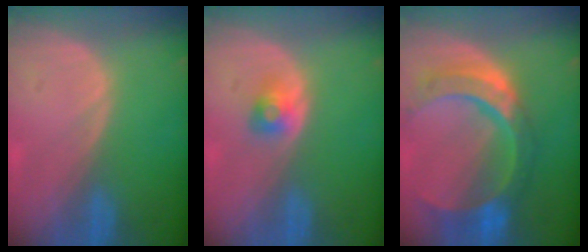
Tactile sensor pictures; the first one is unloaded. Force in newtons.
{"total": 2.6, "press": 2.4, "slide": 1.0}
{"total": 11.0, "press": 9.2, "slide": 6.0}